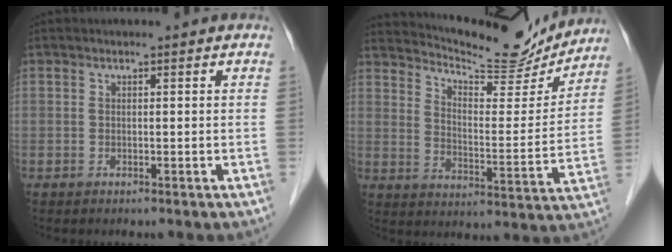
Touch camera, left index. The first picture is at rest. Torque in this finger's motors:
{"motor_torque": [0.50, -0.66, 0.42, 0.07]}